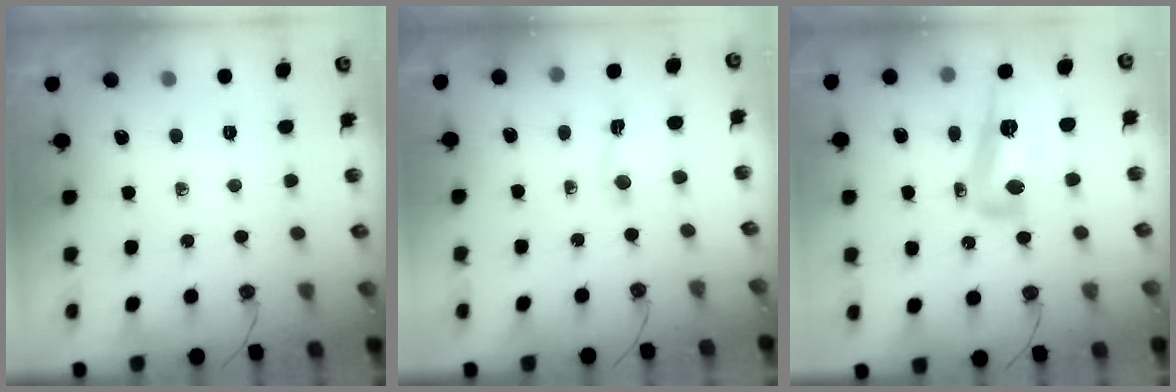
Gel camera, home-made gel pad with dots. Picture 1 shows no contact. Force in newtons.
{"total": 2.7, "press": 2.7, "slide": 0.3}
{"total": 13.7, "press": 13.6, "slide": 1.5}